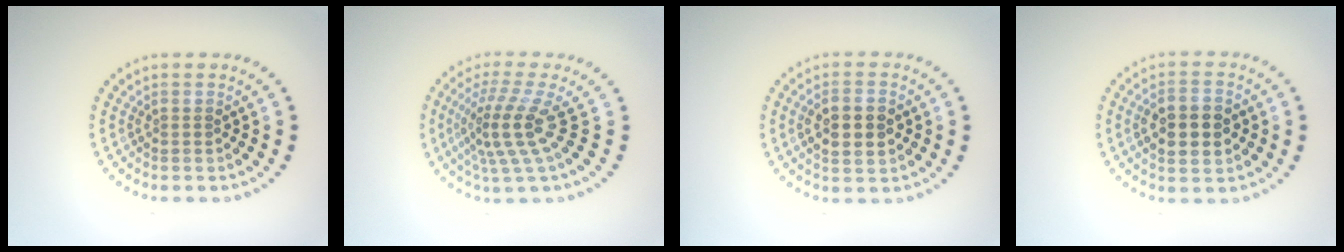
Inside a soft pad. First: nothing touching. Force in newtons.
{"total": 4.2, "press": 2.9, "slide": 3.1}
{"total": 3.5, "press": 3.5, "slide": 0.2}
{"total": 4.7, "press": 4.7, "slide": 0.2}